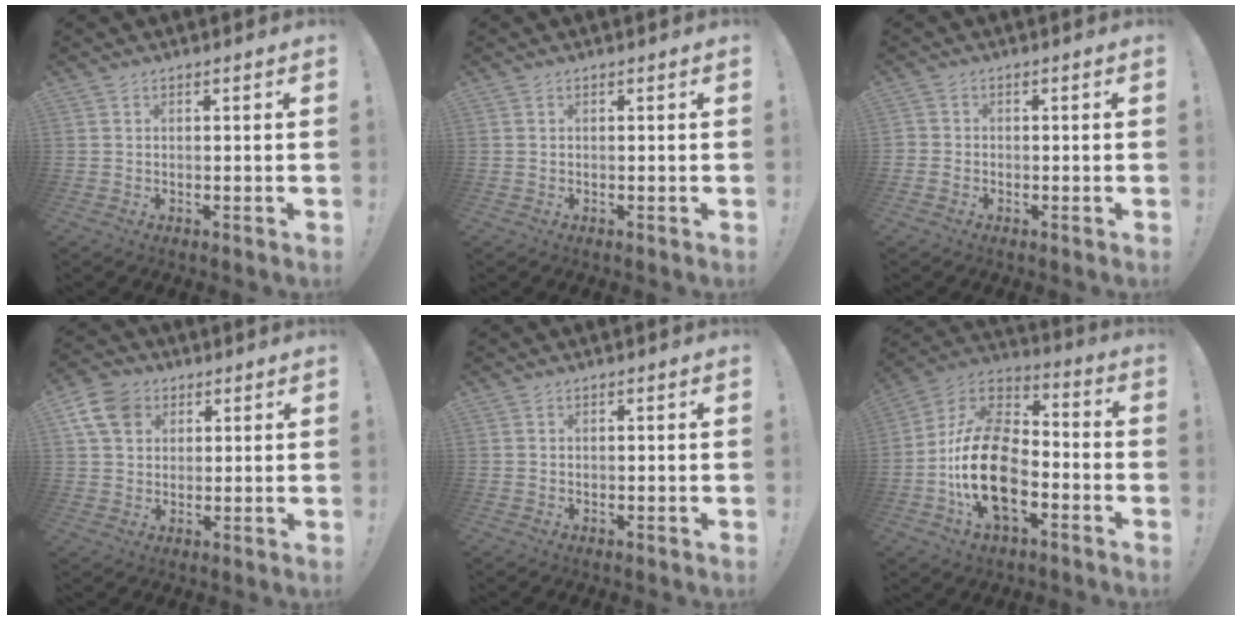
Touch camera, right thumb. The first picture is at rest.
{"total": 0.0}
{"total": 2.1, "force": [-1.1, 1.6, 0.7], "torque": [-0.009, 0.007, -0.020]}
{"total": 10.0, "force": [4.2, 7.7, 4.8], "torque": [-0.090, -0.008, 0.086]}
{"total": 0.0}
{"total": 22.8, "force": [-7.0, 13.6, 16.9], "torque": [-0.313, 0.041, -0.111]}